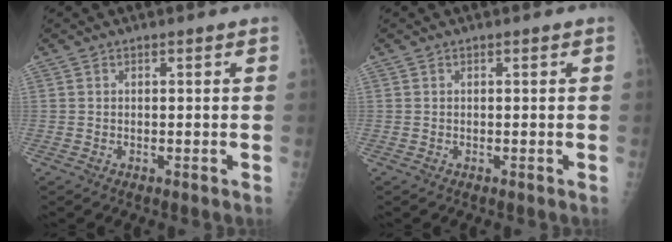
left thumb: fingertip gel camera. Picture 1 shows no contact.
{"total": 0.0}